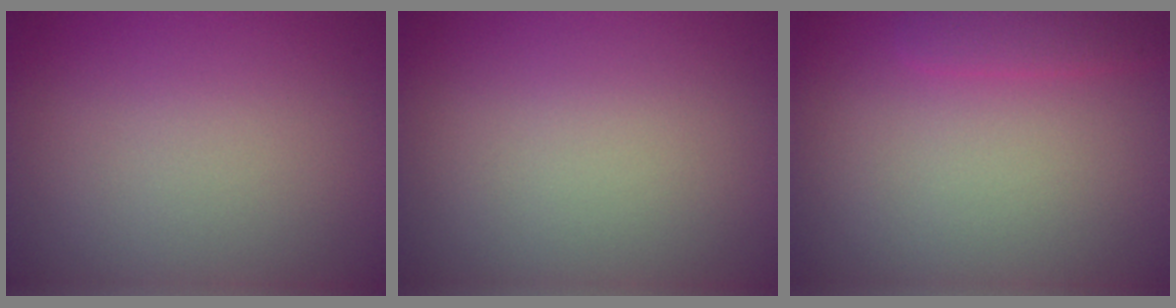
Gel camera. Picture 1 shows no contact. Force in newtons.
{"total": 0.0}
{"total": 1.5, "press": 1.5, "slide": 0.2}